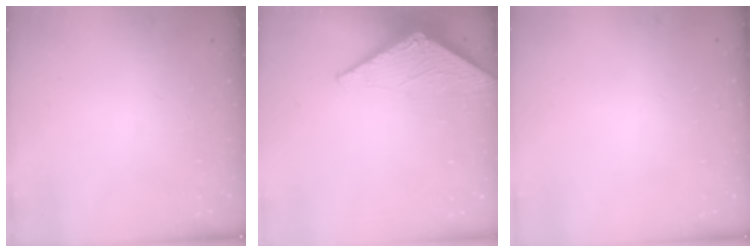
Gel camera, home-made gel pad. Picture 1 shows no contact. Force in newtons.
{"total": 3.0, "press": 3.0, "slide": 0.2}
{"total": 0.0}